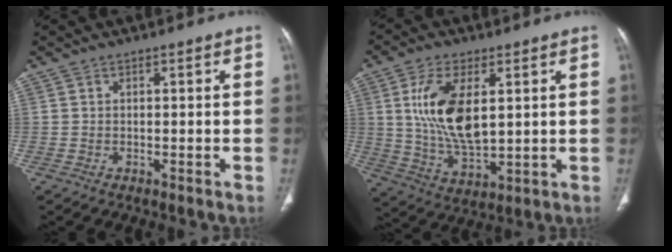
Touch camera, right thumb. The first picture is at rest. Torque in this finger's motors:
{"motor_torque": [0.42, 1.29, 1.61, 0.50, 0.49]}